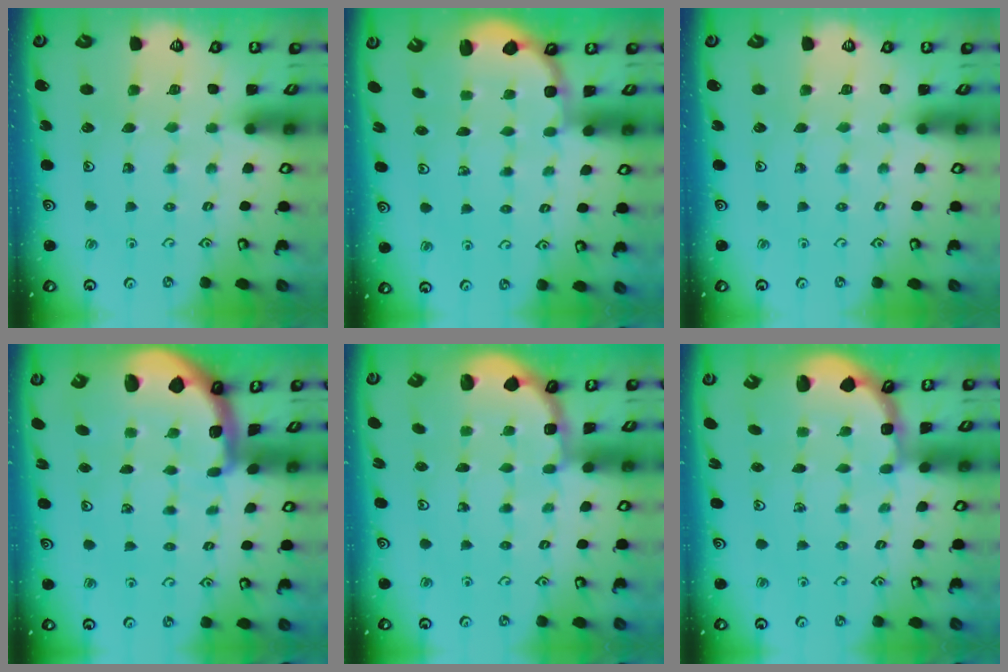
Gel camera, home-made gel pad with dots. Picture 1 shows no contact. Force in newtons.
{"total": 2.9, "press": 2.6, "slide": 1.2}
{"total": 0.0}
{"total": 1.7, "press": 1.7, "slide": 0.4}
{"total": 1.9, "press": 1.8, "slide": 0.7}
{"total": 2.7, "press": 2.0, "slide": 1.8}